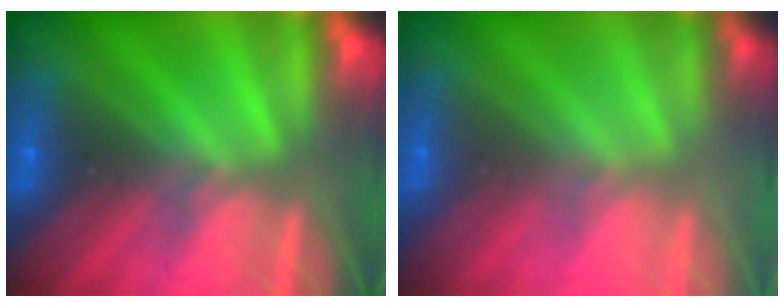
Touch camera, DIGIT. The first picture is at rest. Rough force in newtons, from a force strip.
{"total": 3.1}